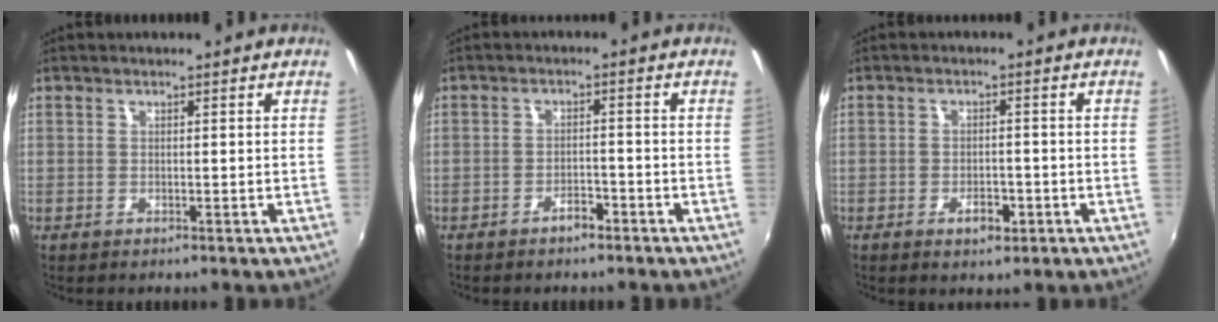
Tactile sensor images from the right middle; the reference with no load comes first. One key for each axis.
{"total": 2.8, "fx": -2.2, "fy": 1.1, "fz": 1.2, "tx": -0.028, "ty": 0.003, "tz": -0.031}
{"total": 3.5, "fx": -1.8, "fy": 1.9, "fz": 2.4, "tx": -0.048, "ty": -0.003, "tz": -0.025}